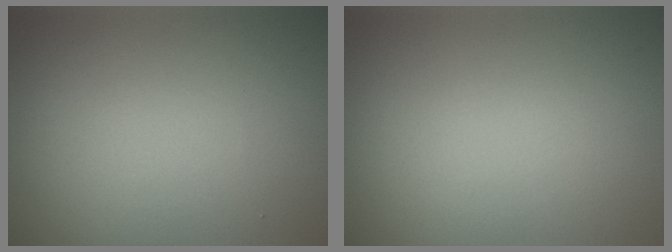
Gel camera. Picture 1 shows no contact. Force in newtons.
{"total": 0.0}